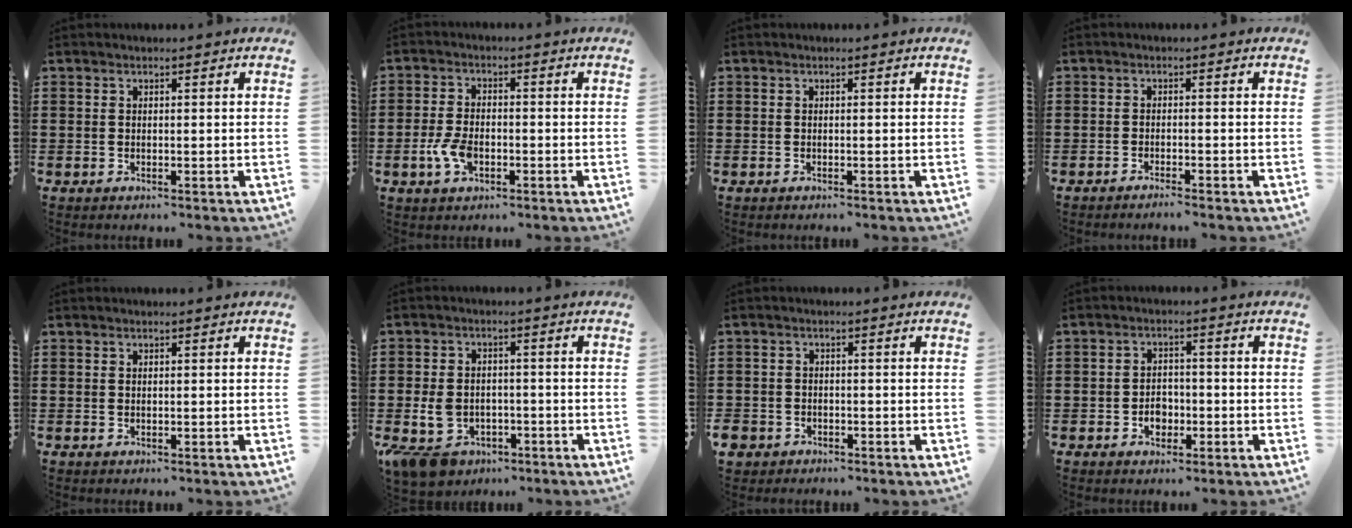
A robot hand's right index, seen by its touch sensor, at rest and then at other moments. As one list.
[{"total": 4.7, "force": [-1.6, 2.6, 3.5], "torque": [-0.089, -0.004, -0.035]}, {"total": 0.0}, {"total": 1.2, "force": [-1.2, -0.1, 0.2], "torque": [-0.003, 0.003, -0.023]}, {"total": 0.0}, {"total": 5.0, "force": [-2.6, 3.4, 2.6], "torque": [-0.077, 0.000, -0.056]}, {"total": 2.0, "force": [-1.6, 1.2, 0.1], "torque": [-0.013, -0.002, -0.039]}, {"total": 3.2, "force": [-1.2, 2.5, 1.7], "torque": [-0.028, 0.002, -0.026]}]